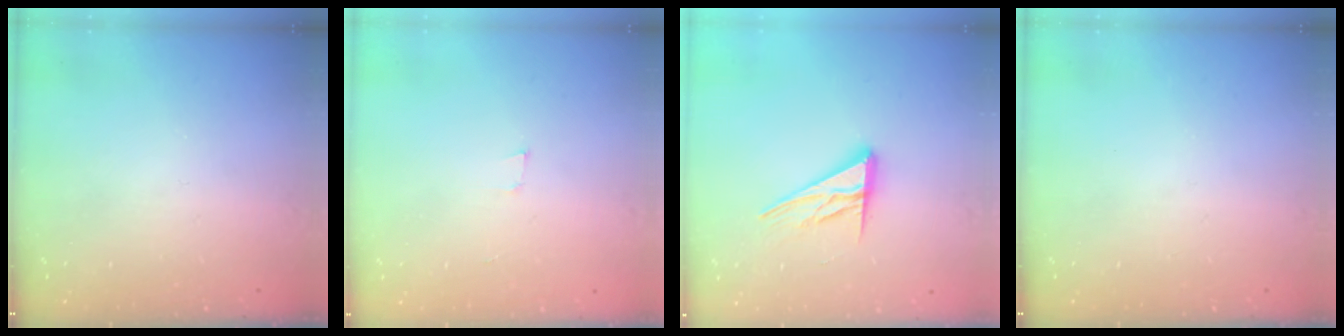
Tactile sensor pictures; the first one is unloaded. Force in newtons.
{"total": 3.4, "press": 2.2, "slide": 2.6}
{"total": 12.6, "press": 12.5, "slide": 1.1}
{"total": 0.0}